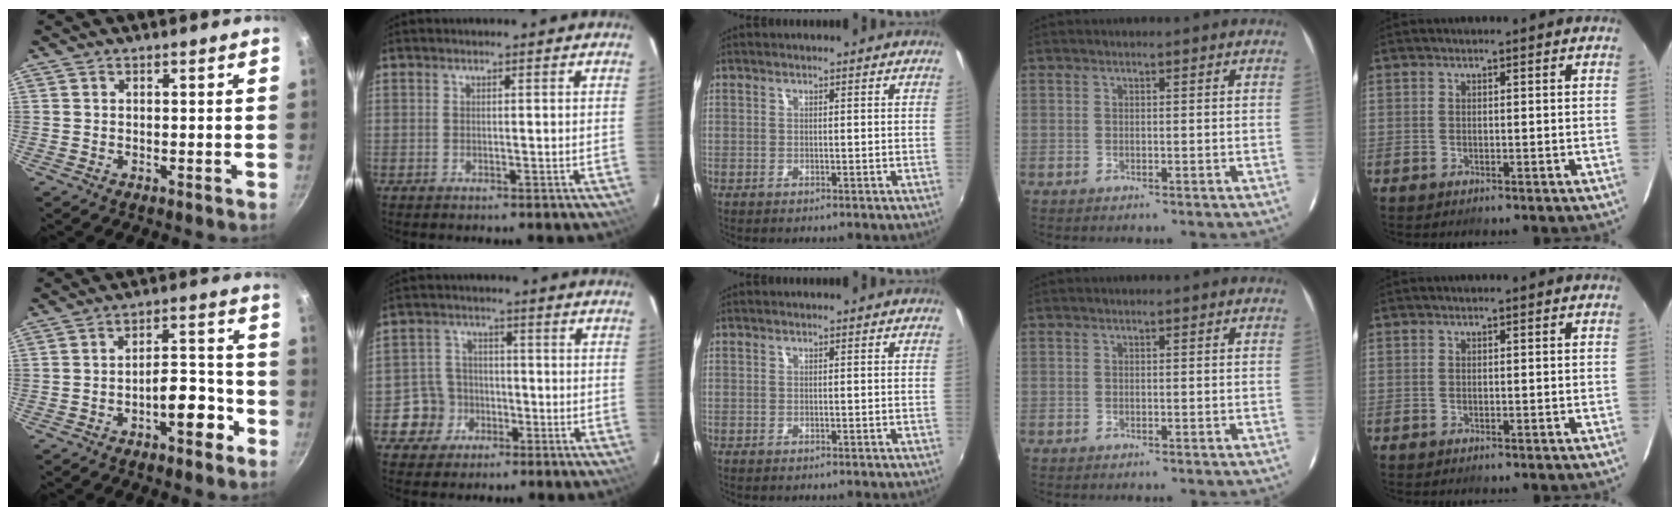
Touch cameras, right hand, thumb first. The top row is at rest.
{"thumb": {"total": 8.7, "force": [-4.4, 3.7, 6.6], "torque": [-0.071, 0.054, -0.060]}, "index": {"total": 6.6, "force": [-2.5, 6.1, 0.4], "torque": [-0.022, 0.026, -0.040]}}